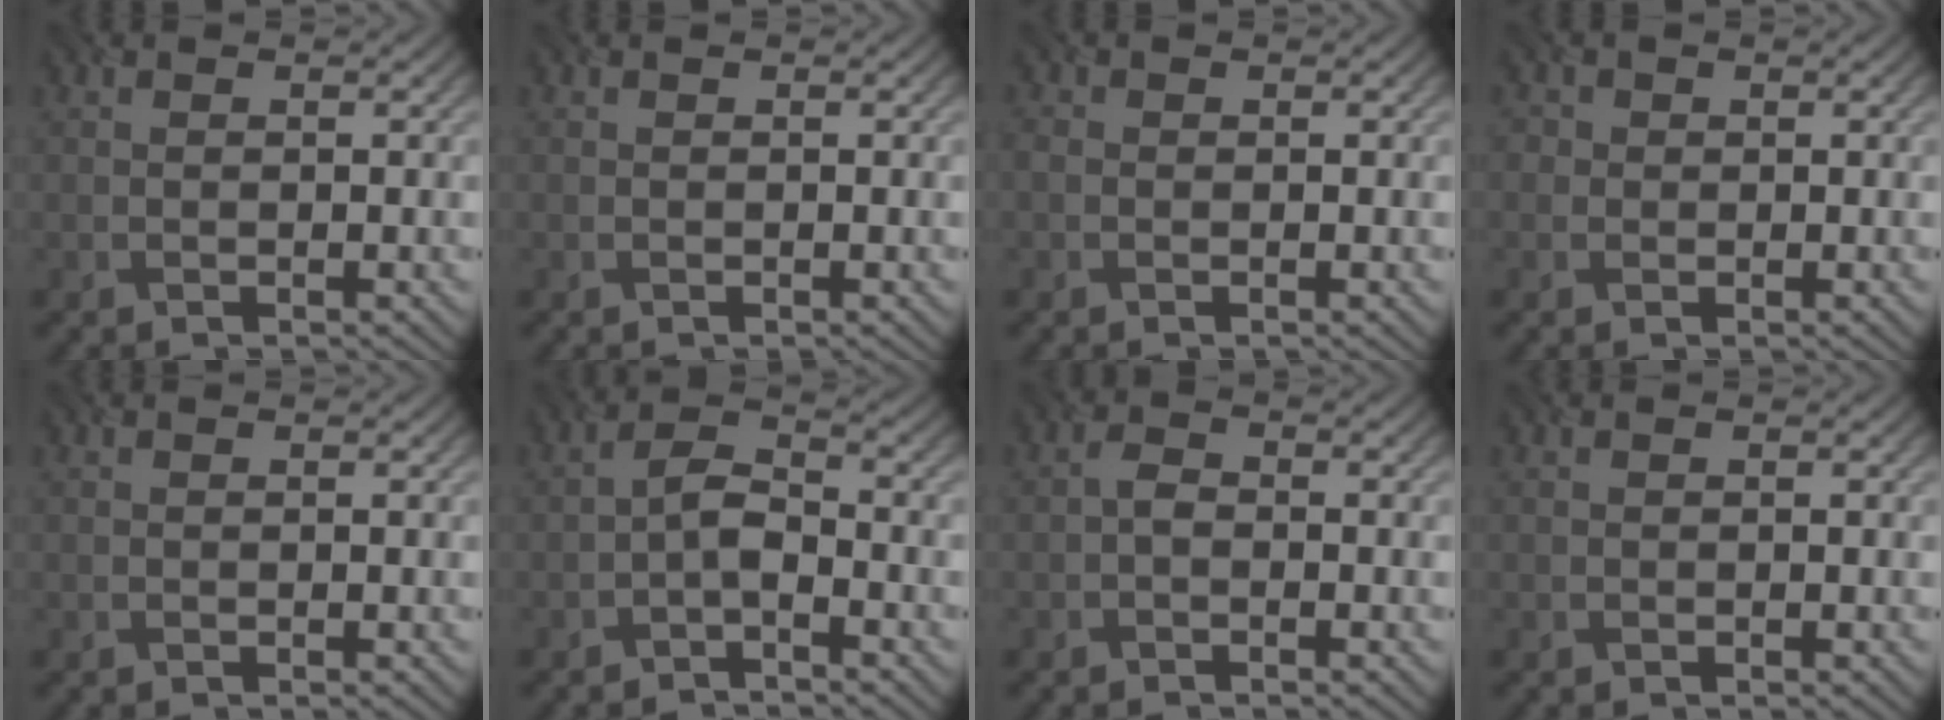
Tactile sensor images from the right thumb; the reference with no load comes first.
{"total": 0.0}
{"total": 1.1, "force": [-0.3, 0.9, 0.5], "torque": [-0.014, -0.001, -0.008]}
{"total": 1.3, "force": [0.3, 1.3, 0.3], "torque": [-0.006, 0.001, -0.003]}
{"total": 0.0}
{"total": 3.0, "force": [-1.6, 1.1, 2.2], "torque": [-0.041, 0.011, -0.039]}
{"total": 1.4, "force": [-0.7, 0.8, 0.9], "torque": [-0.019, 0.005, -0.016]}
{"total": 0.0}